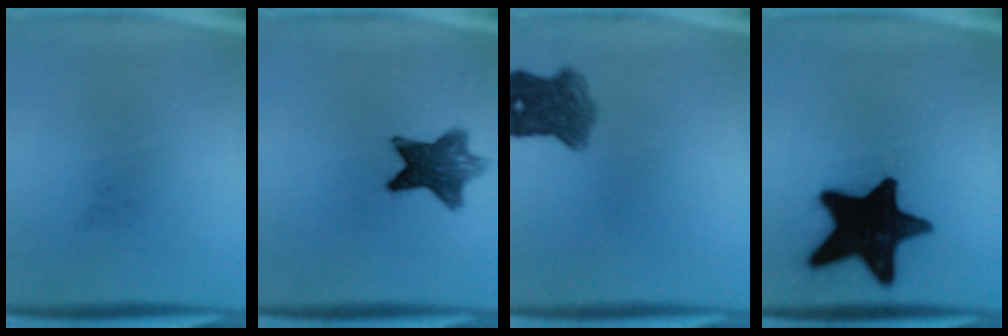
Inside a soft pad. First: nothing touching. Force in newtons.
{"total": 9.1}
{"total": 6.2}
{"total": 20.1}